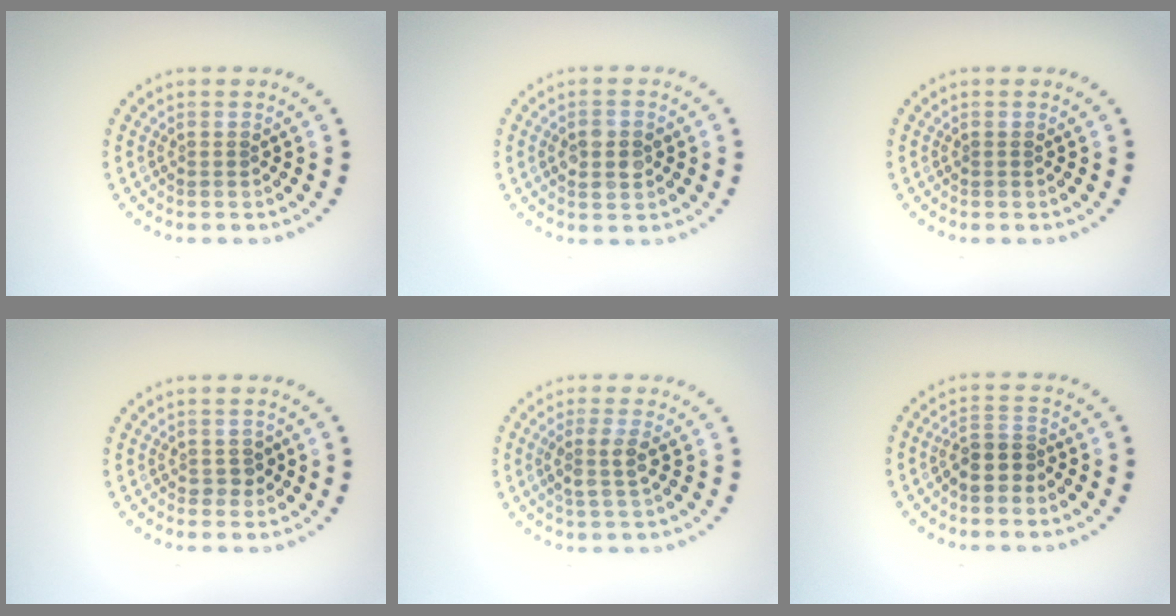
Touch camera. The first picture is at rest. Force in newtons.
{"total": 2.8, "press": 2.8, "slide": 0.2}
{"total": 0.0}
{"total": 1.1, "press": 1.1, "slide": 0.4}
{"total": 2.1, "press": 1.8, "slide": 1.1}
{"total": 2.7, "press": 2.3, "slide": 1.3}